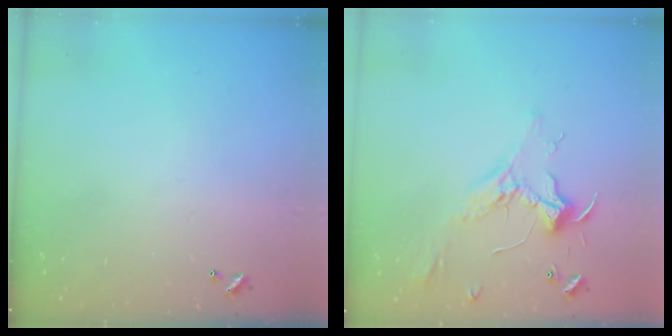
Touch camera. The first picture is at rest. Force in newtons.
{"total": 2.3, "press": 2.2, "slide": 0.8}